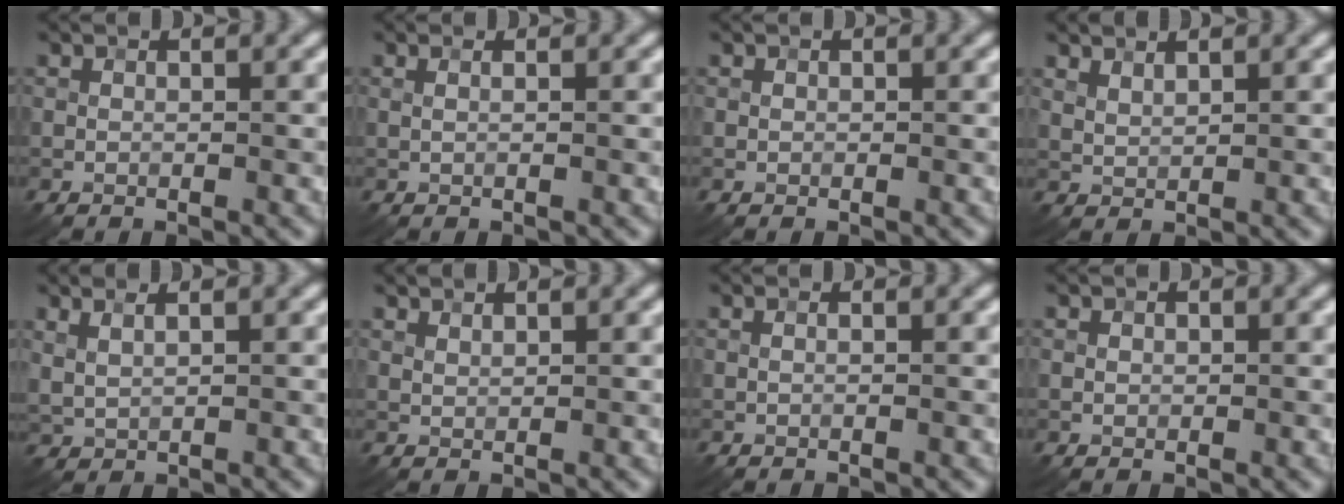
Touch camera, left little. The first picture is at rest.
{"total": 1.6, "force": [0.8, 0.8, 1.1], "torque": [-0.003, 0.004, -0.006]}
{"total": 0.0}
{"total": 1.6, "force": [1.4, 0.4, 0.6], "torque": [-0.020, -0.001, 0.032]}
{"total": 2.3, "force": [1.6, 0.8, 1.5], "torque": [-0.025, 0.000, 0.026]}
{"total": 1.0, "force": [0.9, 0.2, 0.3], "torque": [-0.008, -0.002, 0.019]}
{"total": 0.7, "force": [0.2, 0.2, 0.6], "torque": [-0.004, -0.007, -0.002]}
{"total": 0.5, "force": [0.2, 0.5, 0.2], "torque": [-0.002, 0.000, 0.002]}